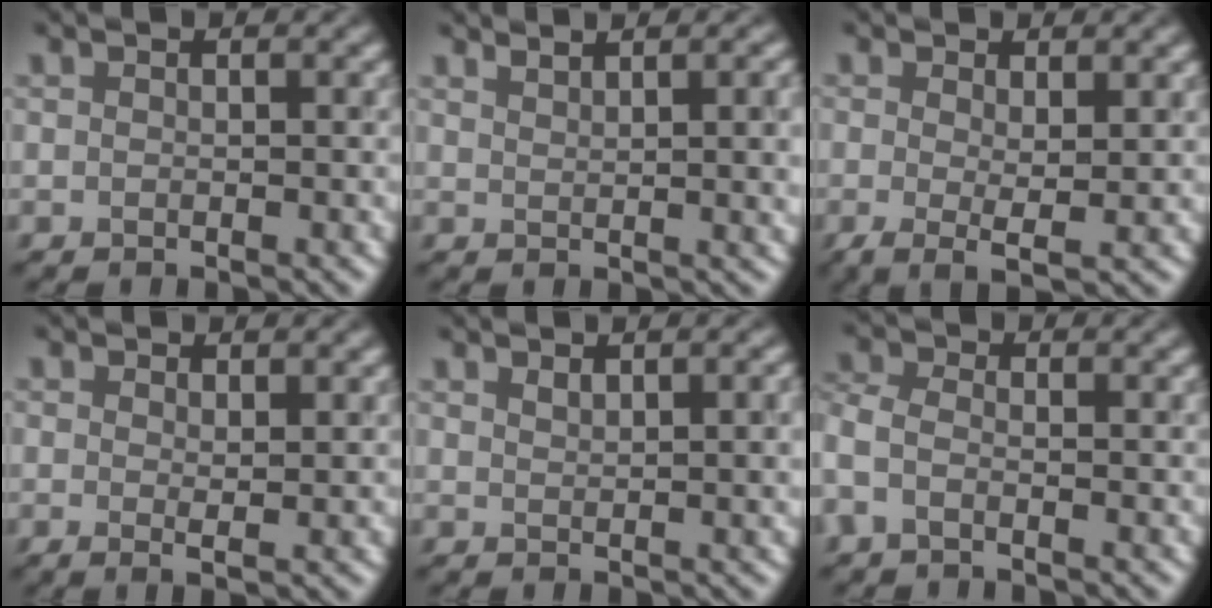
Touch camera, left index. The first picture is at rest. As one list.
[{"total": 4.8, "force": [2.6, 1.5, 3.7], "torque": [-0.029, 0.016, 0.034]}, {"total": 2.8, "force": [0.2, 0.8, 2.7], "torque": [-0.054, -0.004, 0.003]}, {"total": 1.4, "force": [0.4, 0.2, 1.3], "torque": [-0.024, 0.001, 0.008]}, {"total": 2.6, "force": [1.3, 0.7, 2.2], "torque": [-0.026, 0.008, 0.022]}, {"total": 2.0, "force": [-0.7, 1.4, 1.3], "torque": [-0.037, 0.009, -0.029]}]